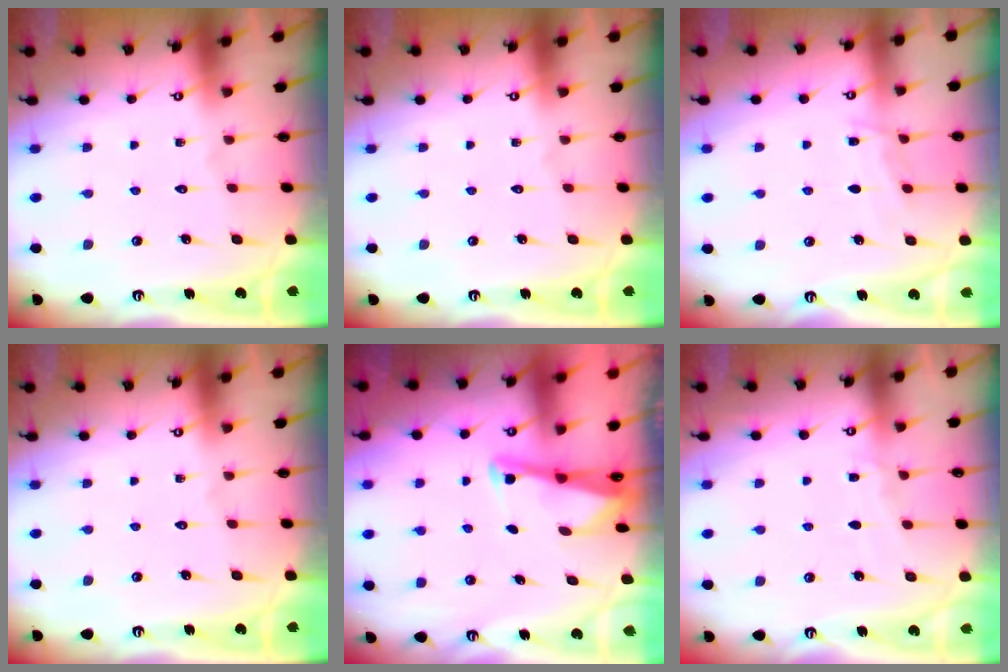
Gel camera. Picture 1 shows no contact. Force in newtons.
{"total": 0.0}
{"total": 5.7, "press": 5.7, "slide": 0.7}
{"total": 0.0}
{"total": 2.6, "press": 2.6, "slide": 0.1}
{"total": 3.2, "press": 3.2, "slide": 0.5}